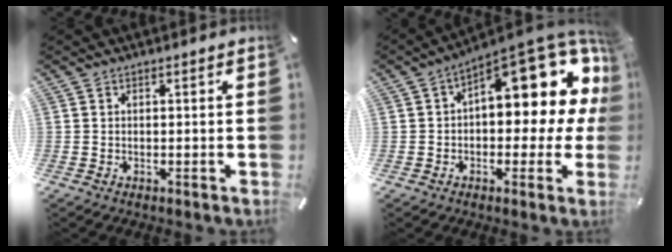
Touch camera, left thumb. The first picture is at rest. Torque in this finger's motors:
{"motor_torque": [1.75, 1.75, 1.03, 0.50, 0.42]}